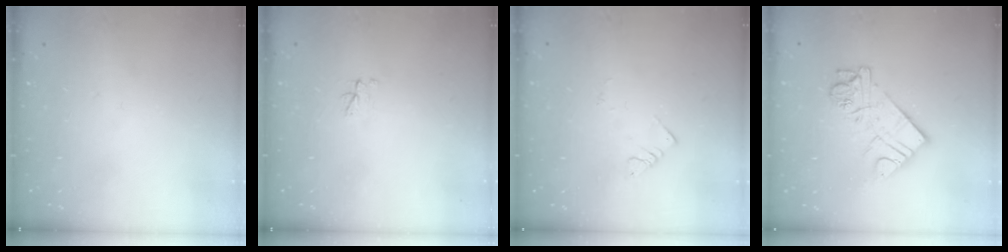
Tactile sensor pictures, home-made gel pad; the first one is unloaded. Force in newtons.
{"total": 2.9, "press": 2.9, "slide": 0.4}
{"total": 2.6, "press": 2.6, "slide": 0.3}
{"total": 12.0, "press": 11.9, "slide": 1.0}